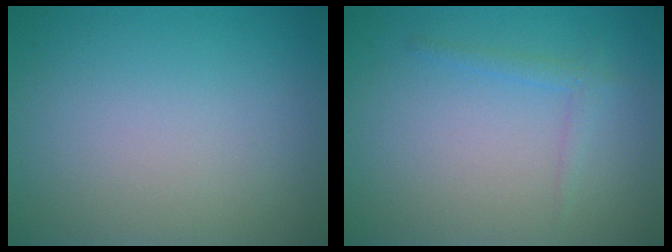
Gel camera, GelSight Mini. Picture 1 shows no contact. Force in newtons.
{"total": 1.2, "press": 1.2, "slide": 0.1}